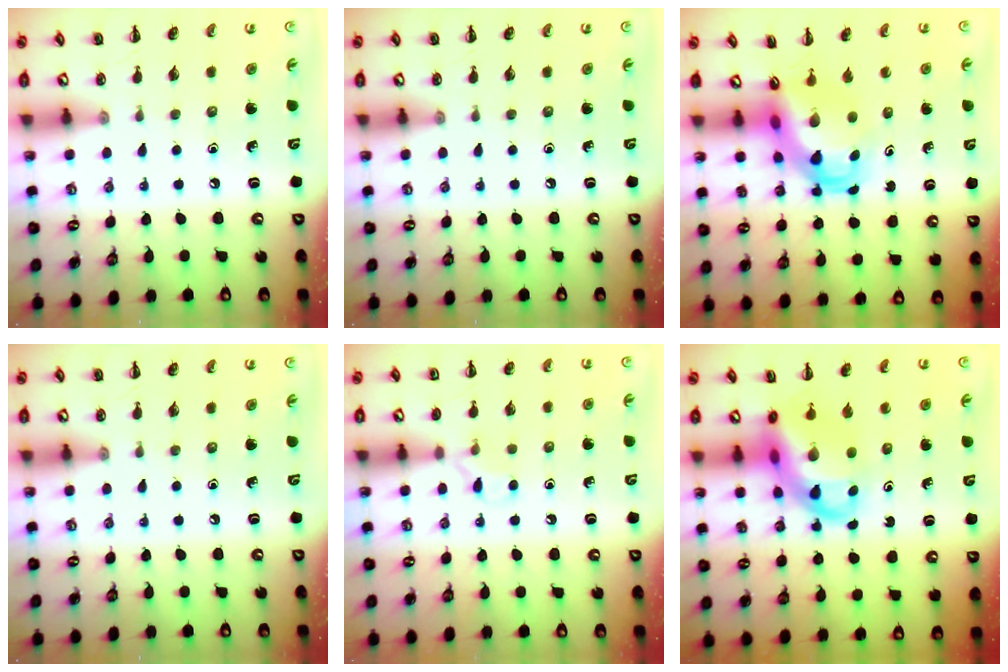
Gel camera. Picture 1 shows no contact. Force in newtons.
{"total": 0.0}
{"total": 5.1, "press": 4.9, "slide": 1.4}
{"total": 0.0}
{"total": 6.1, "press": 5.8, "slide": 1.7}
{"total": 12.3, "press": 11.8, "slide": 3.2}